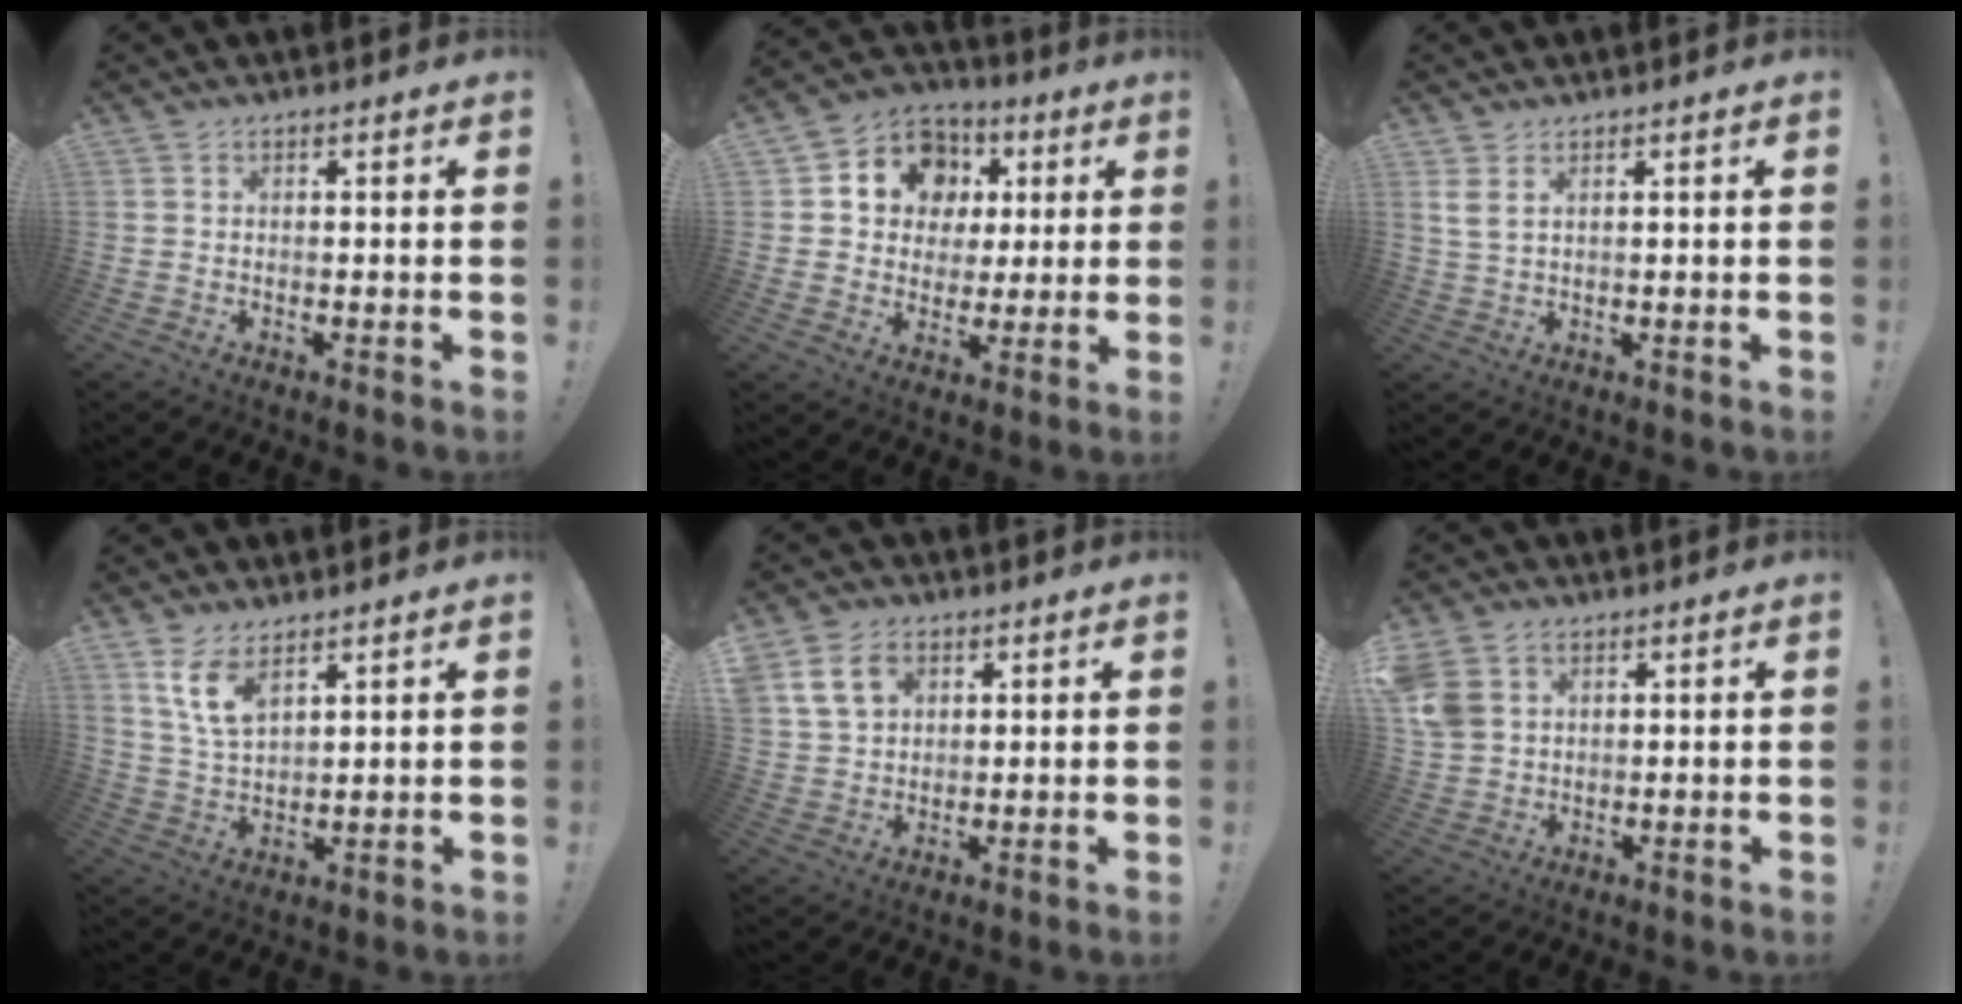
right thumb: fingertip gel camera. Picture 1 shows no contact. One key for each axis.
{"total": 12.7, "fx": 3.8, "fy": 11.2, "fz": 4.6, "tx": -0.069, "ty": -0.015, "tz": 0.088}
{"total": 3.1, "fx": 1.6, "fy": 1.1, "fz": 2.4, "tx": -0.050, "ty": -0.001, "tz": 0.030}
{"total": 8.3, "fx": 5.3, "fy": 3.5, "fz": 5.3, "tx": -0.106, "ty": -0.020, "tz": 0.101}
{"total": 10.3, "fx": 4.6, "fy": 7.7, "fz": 5.0, "tx": -0.076, "ty": -0.006, "tz": 0.094}
{"total": 7.4, "fx": 3.3, "fy": 5.6, "fz": 3.4, "tx": -0.073, "ty": -0.004, "tz": 0.068}